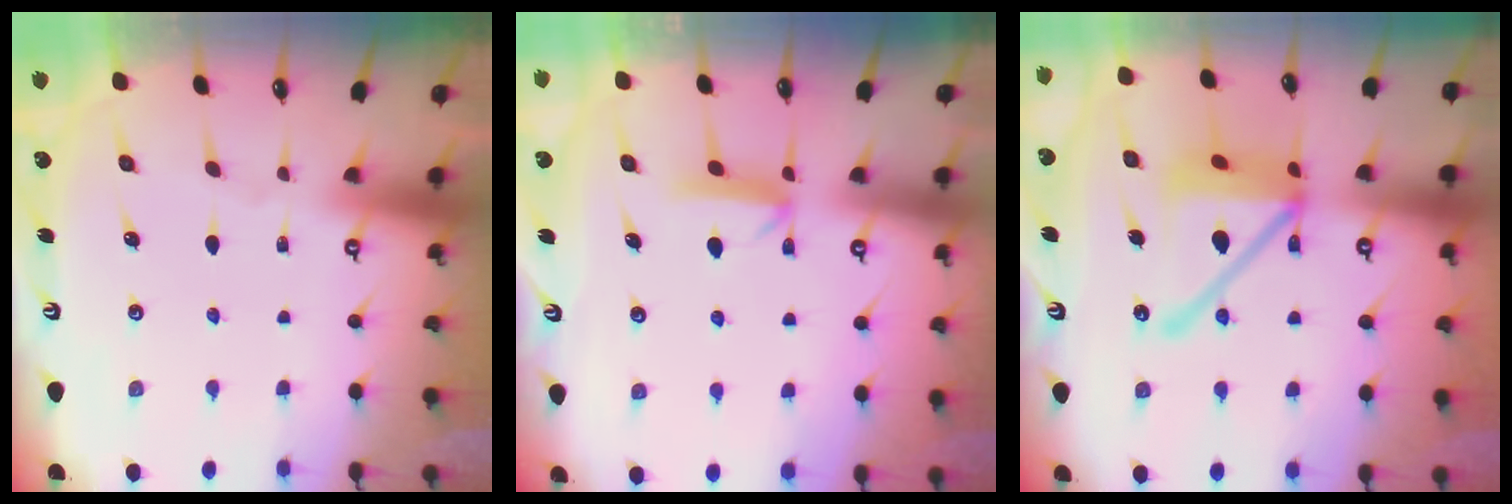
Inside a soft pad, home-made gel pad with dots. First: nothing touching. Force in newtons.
{"total": 6.2, "press": 6.2, "slide": 0.6}
{"total": 16.8, "press": 16.7, "slide": 2.2}